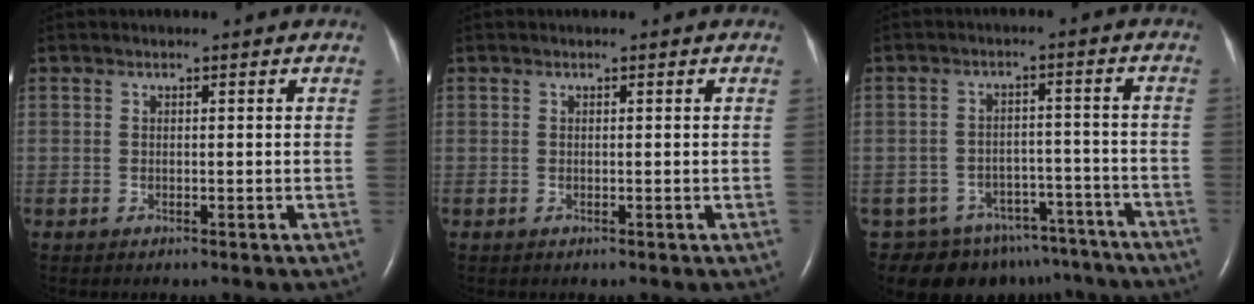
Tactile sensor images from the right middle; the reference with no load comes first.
{"total": 0.0}
{"total": 10.6, "force": [-8.0, 6.7, 1.9], "torque": [-0.032, 0.018, -0.098]}